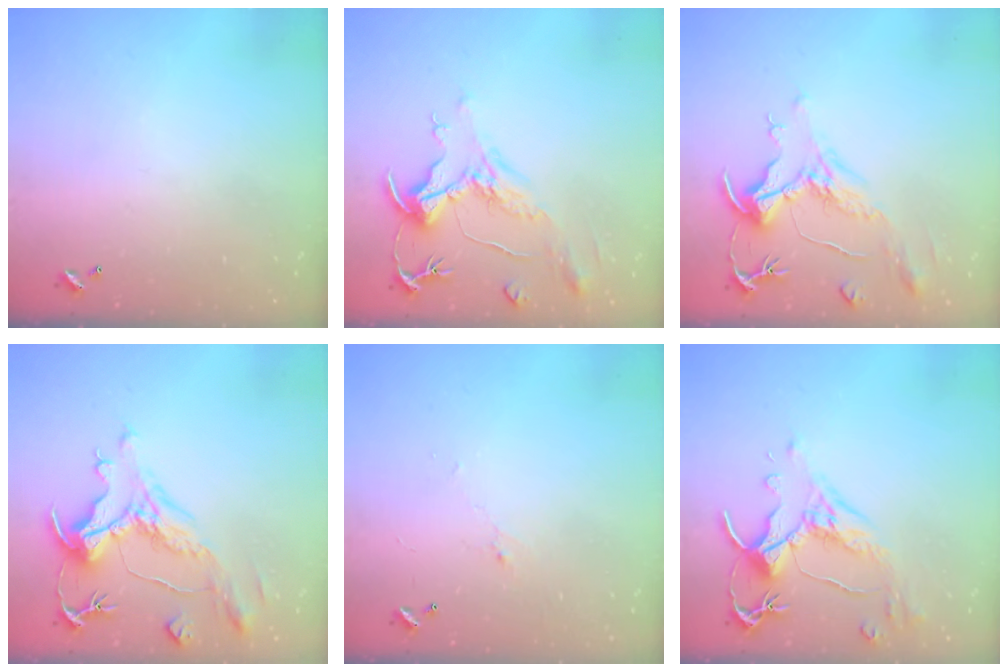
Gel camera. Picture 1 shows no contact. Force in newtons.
{"total": 2.0, "press": 1.5, "slide": 1.3}
{"total": 2.1, "press": 1.7, "slide": 1.3}
{"total": 1.9, "press": 0.8, "slide": 1.7}
{"total": 0.6, "press": 0.2, "slide": 0.5}
{"total": 2.6, "press": 2.2, "slide": 1.3}